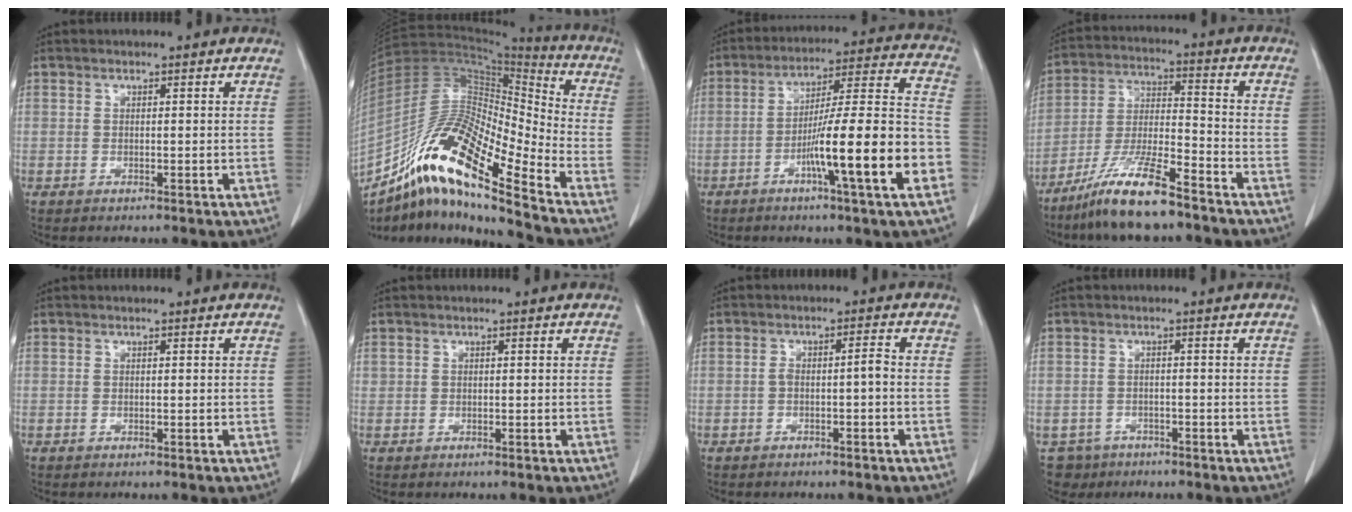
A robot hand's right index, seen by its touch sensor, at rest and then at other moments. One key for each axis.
{"total": 19.4, "fx": -13.1, "fy": 2.1, "fz": 14.2, "tx": -0.282, "ty": 0.000, "tz": -0.239}
{"total": 17.4, "fx": -6.3, "fy": 0.1, "fz": 16.2, "tx": -0.243, "ty": 0.007, "tz": -0.100}
{"total": 12.2, "fx": -9.1, "fy": 1.4, "fz": 8.0, "tx": -0.162, "ty": -0.020, "tz": -0.172}
{"total": 0.0}
{"total": 0.0}
{"total": 2.2, "fx": -0.8, "fy": 0.3, "fz": 2.0, "tx": -0.035, "ty": 0.008, "tz": -0.013}
{"total": 4.3, "fx": -2.7, "fy": 3.4, "fz": -0.4, "tx": 0.011, "ty": 0.007, "tz": -0.044}